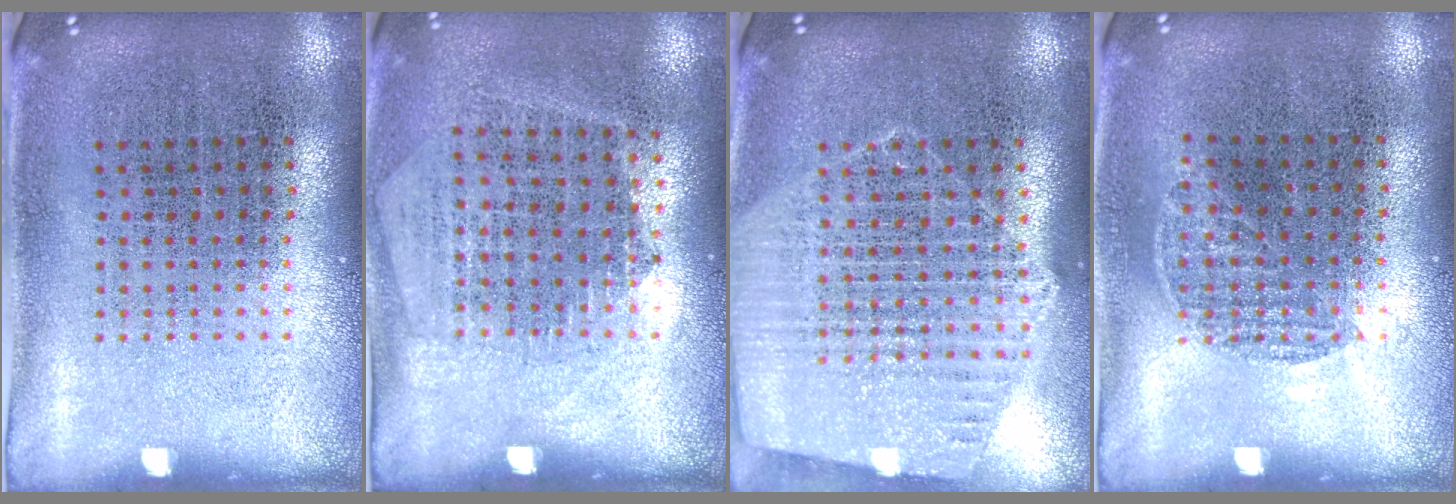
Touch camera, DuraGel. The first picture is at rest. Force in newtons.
{"total": 1.2, "press": 1.1, "slide": 0.5}
{"total": 1.4, "press": 1.4, "slide": 0.3}
{"total": 0.5, "press": 0.4, "slide": 0.4}